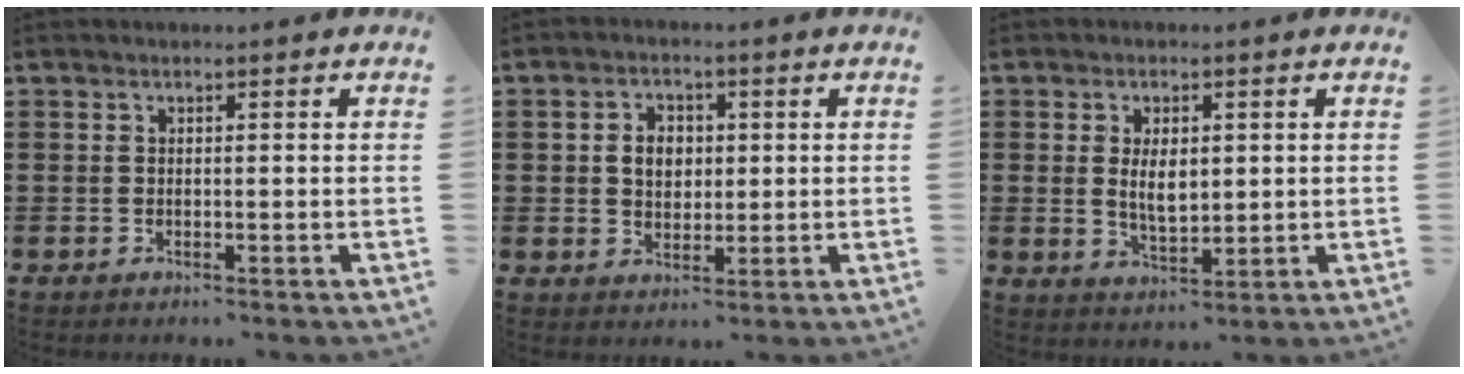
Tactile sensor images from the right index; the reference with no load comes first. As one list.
[{"total": 4.1, "force": [0.4, 3.1, 2.6], "torque": [-0.052, 0.009, 0.001]}, {"total": 4.9, "force": [0.7, 2.5, 4.2], "torque": [-0.069, 0.003, 0.008]}]